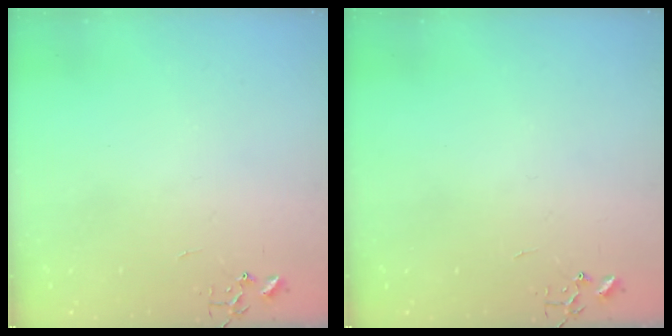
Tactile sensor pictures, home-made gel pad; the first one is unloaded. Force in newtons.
{"total": 0.0}